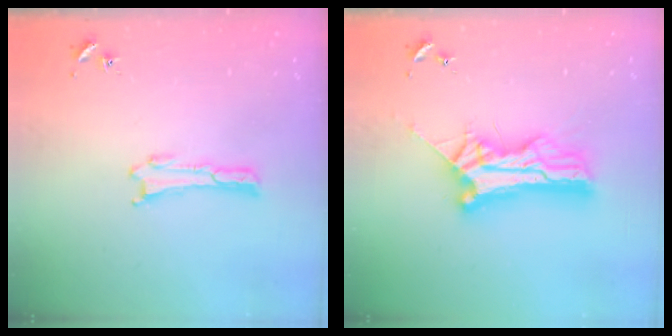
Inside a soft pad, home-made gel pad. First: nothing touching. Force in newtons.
{"total": 12.6, "press": 12.6, "slide": 1.2}